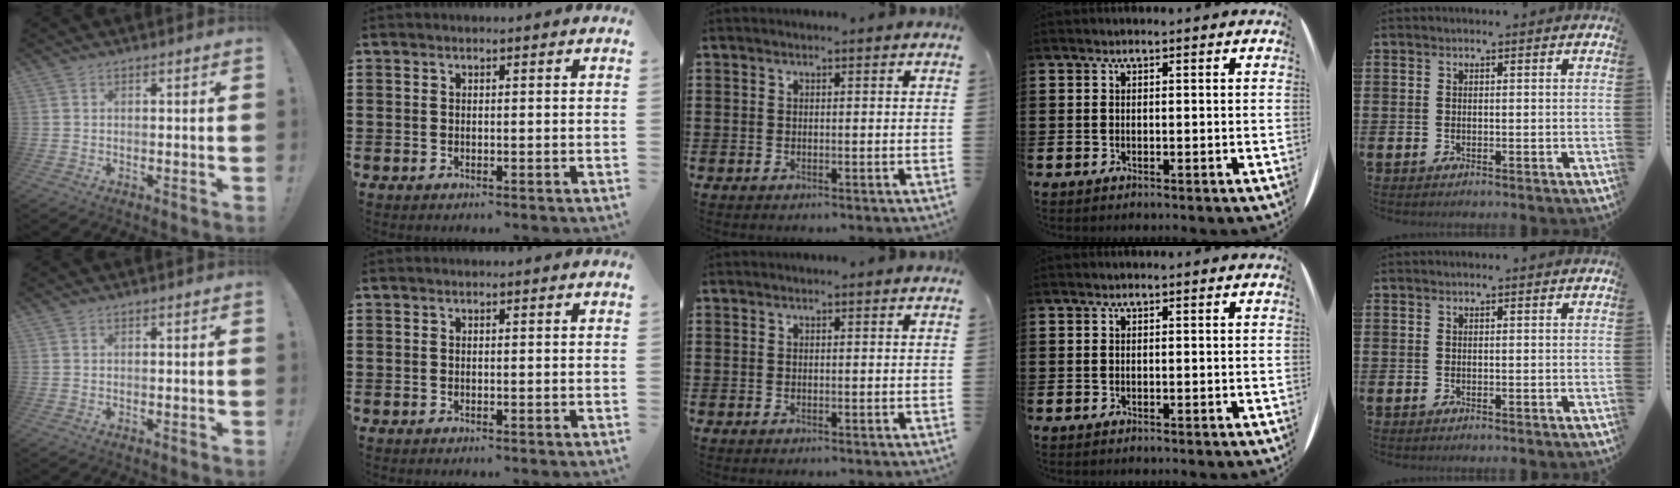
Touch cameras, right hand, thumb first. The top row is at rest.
{}